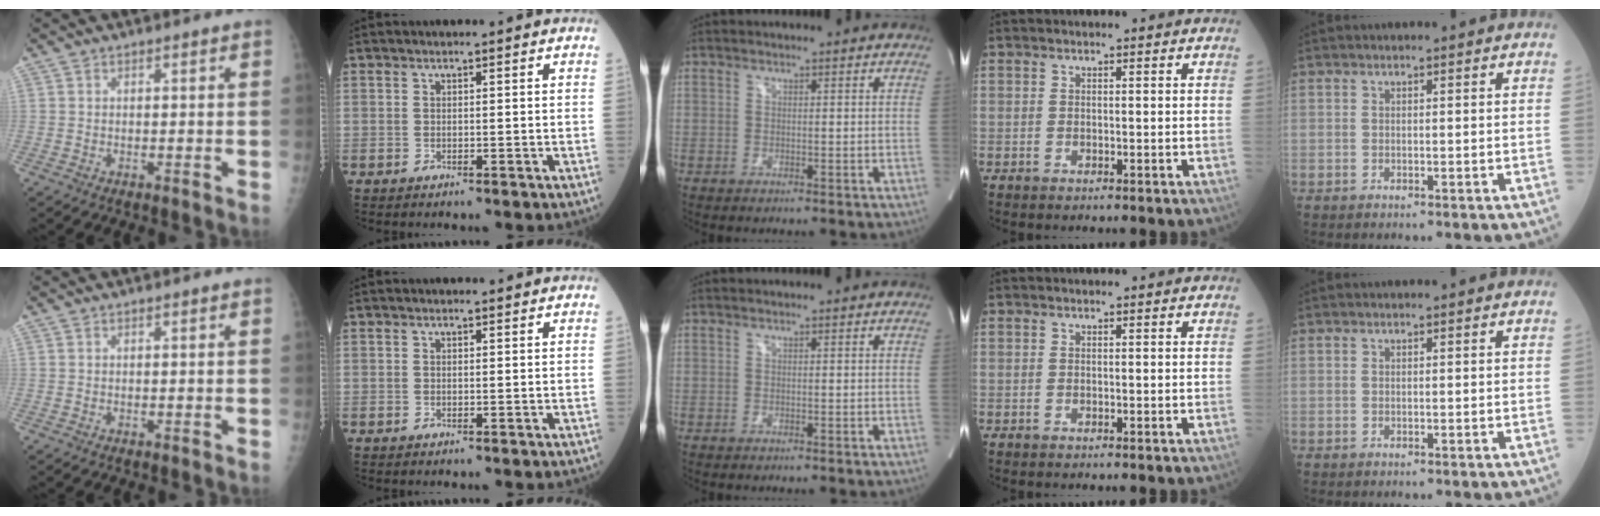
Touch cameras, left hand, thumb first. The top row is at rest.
{"index": {"total": 0.5, "force": [0.4, 0.3, 0.0], "torque": [0.001, 0.006, 0.004]}}